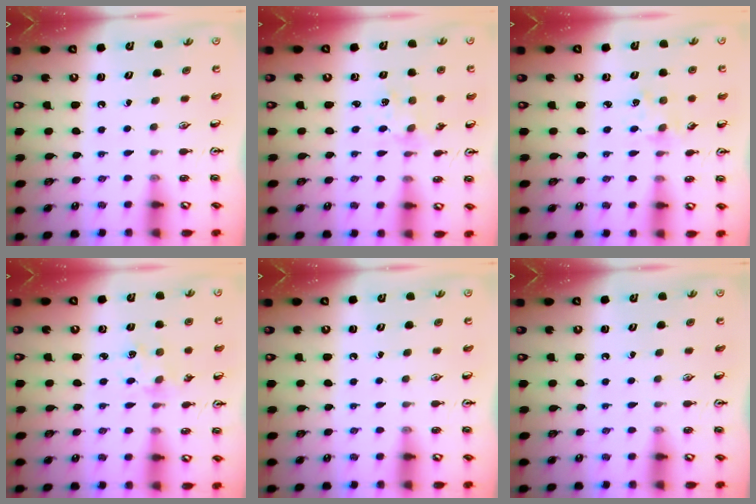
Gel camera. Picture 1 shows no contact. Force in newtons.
{"total": 1.5, "press": 1.5, "slide": 0.3}
{"total": 2.5, "press": 2.4, "slide": 0.4}
{"total": 2.9, "press": 2.8, "slide": 0.4}
{"total": 0.0}
{"total": 0.0}